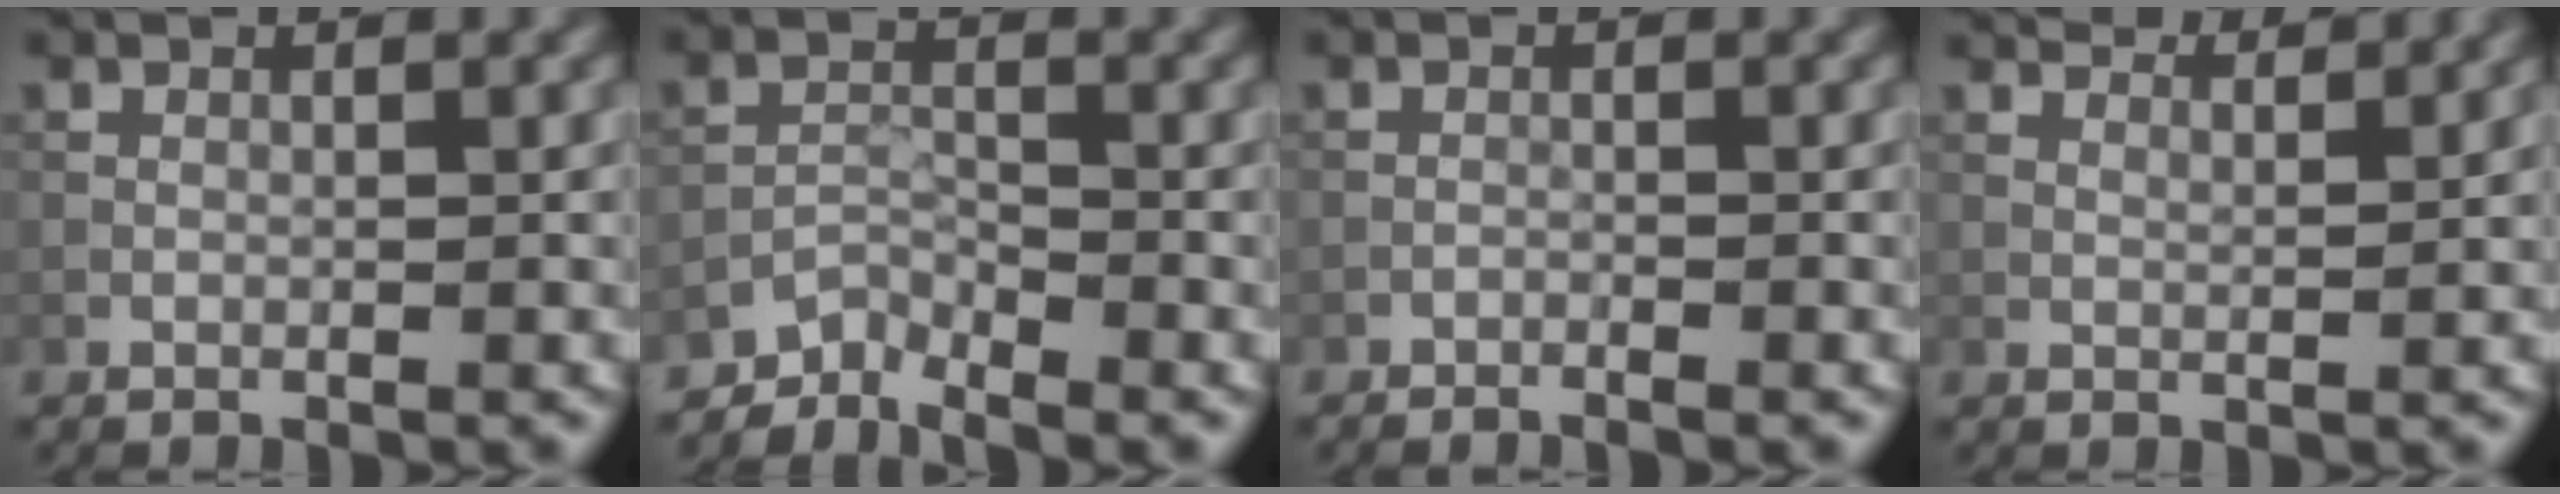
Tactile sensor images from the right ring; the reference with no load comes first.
{"total": 2.6, "force": [-2.5, 0.3, 0.2], "torque": [-0.004, 0.001, -0.057]}
{"total": 0.9, "force": [-0.9, -0.1, 0.2], "torque": [-0.011, 0.001, -0.021]}
{"total": 4.5, "force": [4.0, 0.8, 1.9], "torque": [-0.026, 0.000, 0.049]}